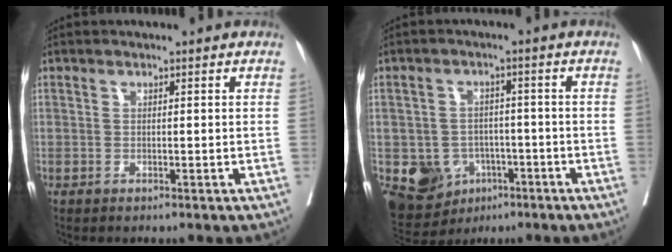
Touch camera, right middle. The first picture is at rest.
{"total": 8.2, "force": [-3.3, 6.9, 2.8], "torque": [-0.054, 0.008, -0.040]}